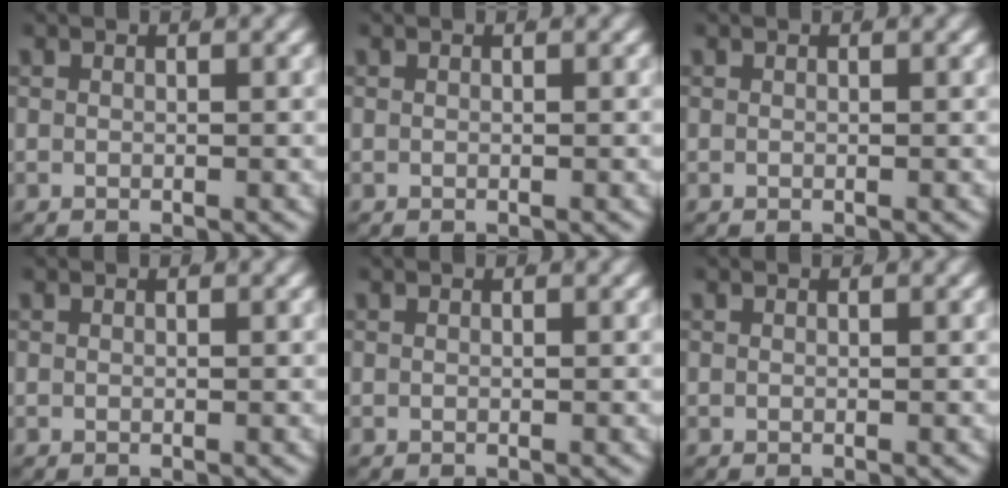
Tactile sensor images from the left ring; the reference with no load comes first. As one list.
[{"total": 0.0}, {"total": 0.0}, {"total": 0.0}, {"total": 0.0}, {"total": 0.0}]